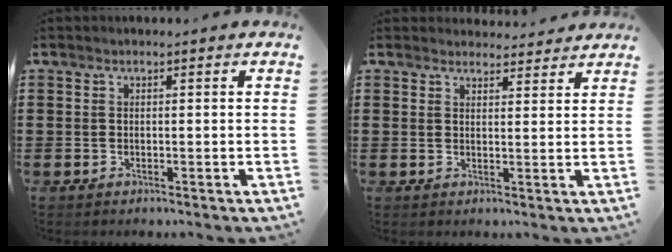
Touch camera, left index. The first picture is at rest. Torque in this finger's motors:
{"motor_torque": [0.00, 0.00, -0.02, -0.05]}